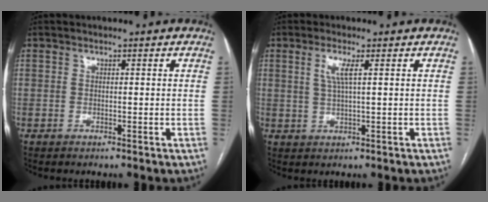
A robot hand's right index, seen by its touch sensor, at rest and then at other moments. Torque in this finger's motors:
{"motor_torque": [0.01, 0.00, 0.24, 0.08]}